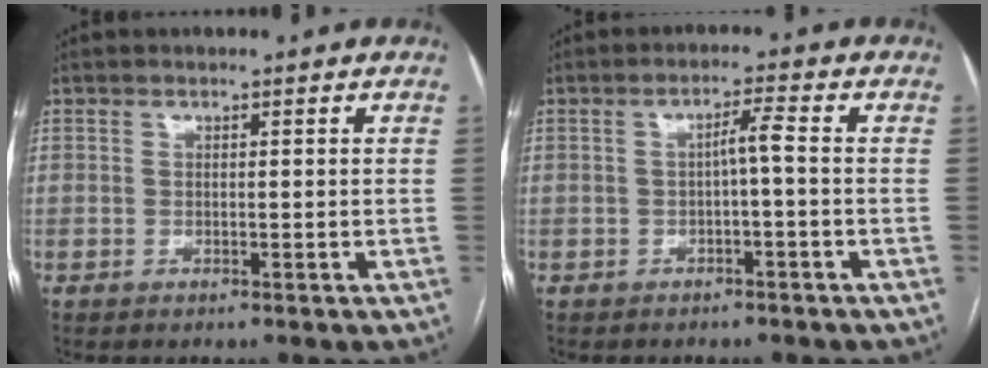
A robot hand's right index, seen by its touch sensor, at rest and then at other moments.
{"total": 2.6, "force": [-0.5, -0.1, 2.6], "torque": [-0.045, 0.007, -0.007]}